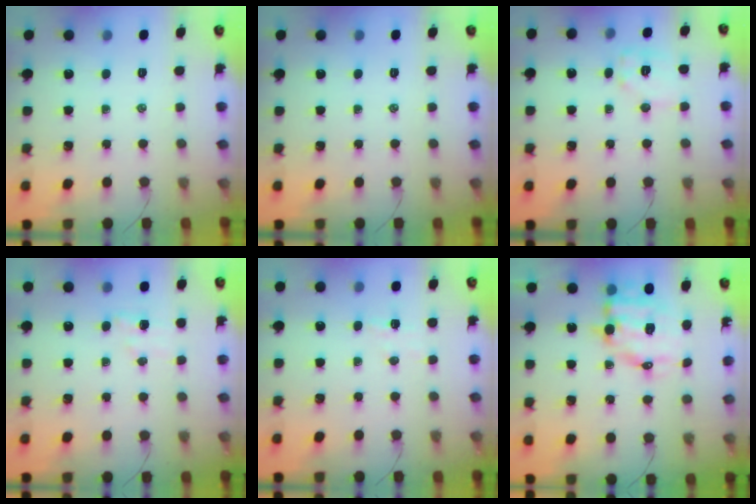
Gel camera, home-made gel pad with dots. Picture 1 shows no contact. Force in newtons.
{"total": 0.0}
{"total": 8.5, "press": 8.5, "slide": 0.2}
{"total": 3.6, "press": 3.4, "slide": 1.2}
{"total": 2.5, "press": 2.4, "slide": 0.7}
{"total": 10.1, "press": 9.8, "slide": 2.1}